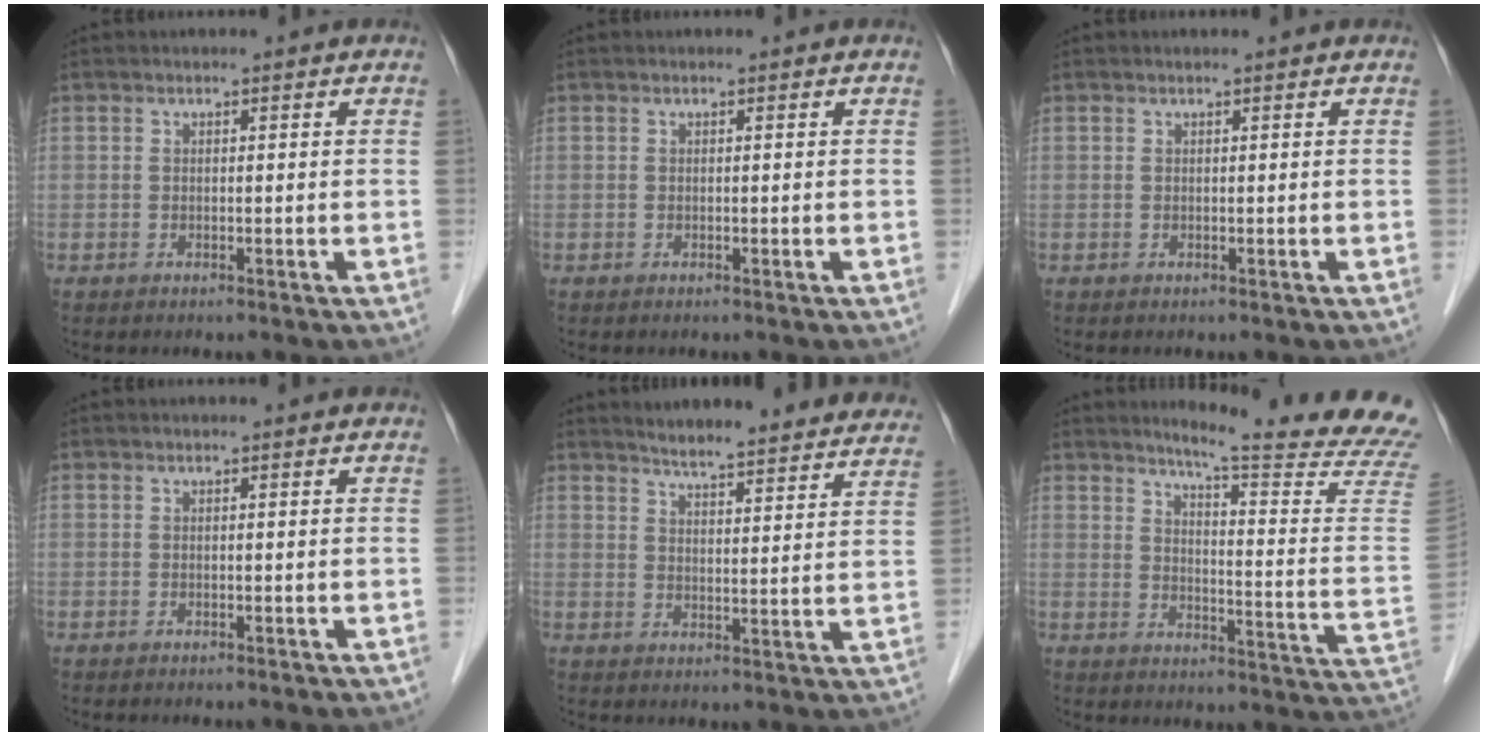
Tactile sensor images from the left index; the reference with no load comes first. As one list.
[{"total": 0.0}, {"total": 0.7, "force": [0.6, 0.0, 0.3], "torque": [-0.005, 0.005, 0.010]}, {"total": 0.0}, {"total": 18.8, "force": [17.6, 1.8, 6.5], "torque": [-0.085, -0.023, 0.210]}, {"total": 20.7, "force": [18.8, -1.7, 8.4], "torque": [-0.121, -0.128, 0.218]}]